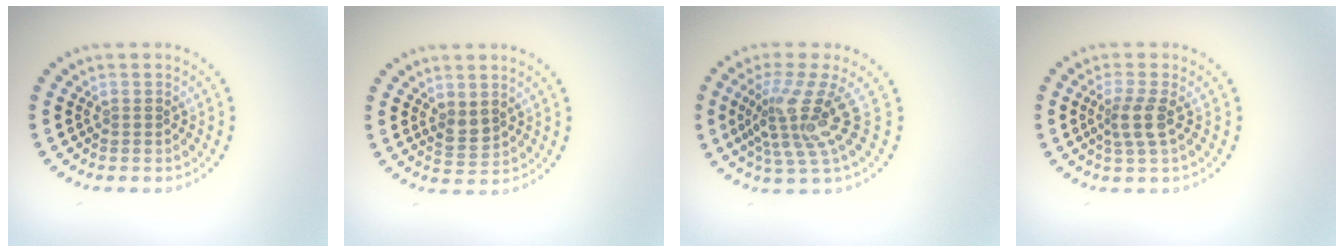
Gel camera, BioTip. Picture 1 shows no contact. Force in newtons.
{"total": 1.6, "press": 1.5, "slide": 0.5}
{"total": 4.7, "press": 3.2, "slide": 3.4}
{"total": 2.5, "press": 1.9, "slide": 1.6}